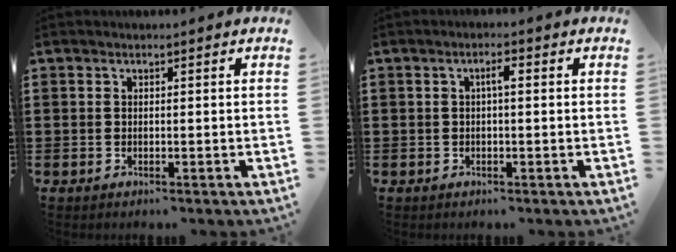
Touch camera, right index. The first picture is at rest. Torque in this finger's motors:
{"motor_torque": [0.49, -0.28, 0.09, 0.05]}